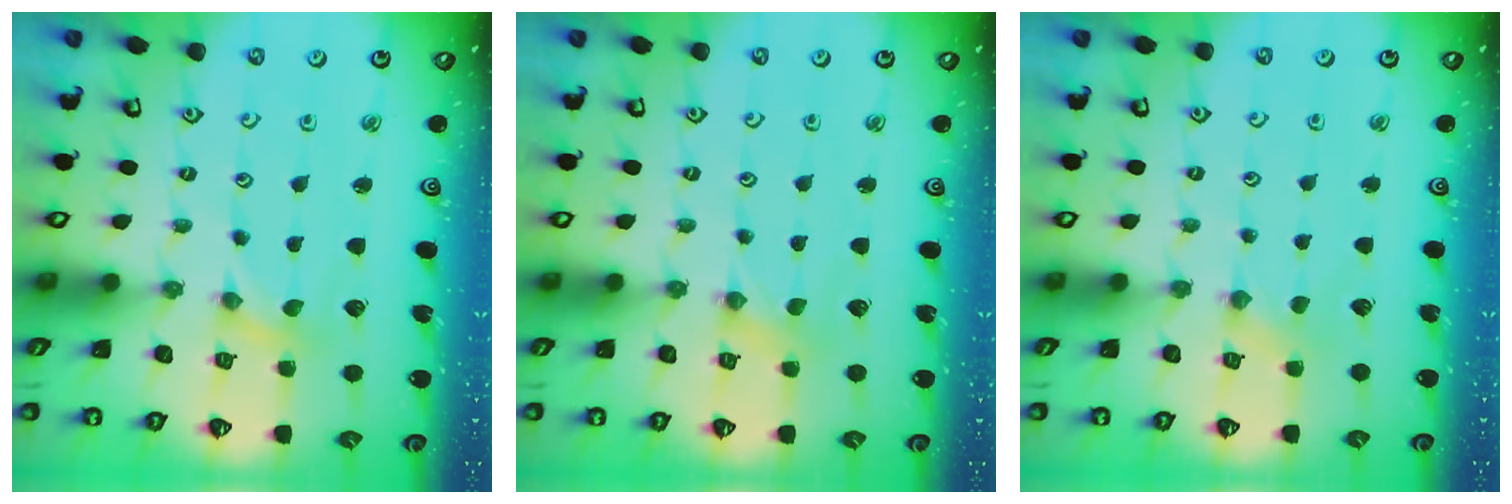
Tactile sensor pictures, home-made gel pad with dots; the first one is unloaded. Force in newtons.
{"total": 0.0}
{"total": 0.0}